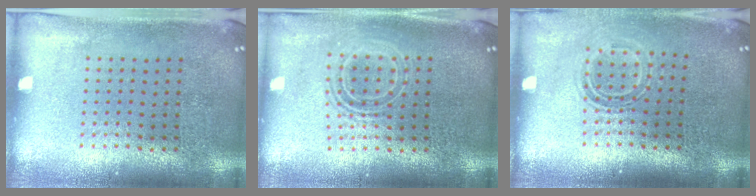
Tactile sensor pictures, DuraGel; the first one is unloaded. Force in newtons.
{"total": 1.6, "press": 1.3, "slide": 1.0}
{"total": 1.5, "press": 1.1, "slide": 1.0}